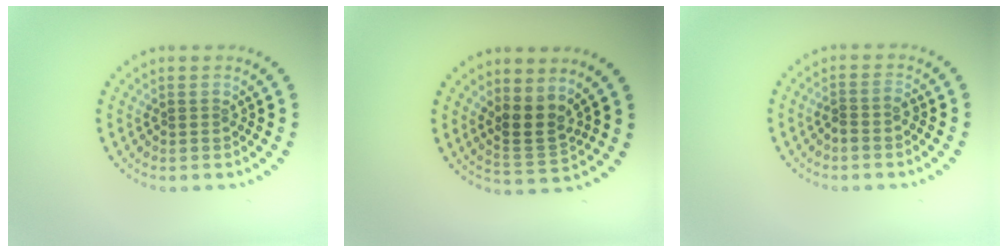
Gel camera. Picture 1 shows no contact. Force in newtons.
{"total": 2.8, "press": 2.1, "slide": 1.8}
{"total": 1.3, "press": 1.0, "slide": 0.9}